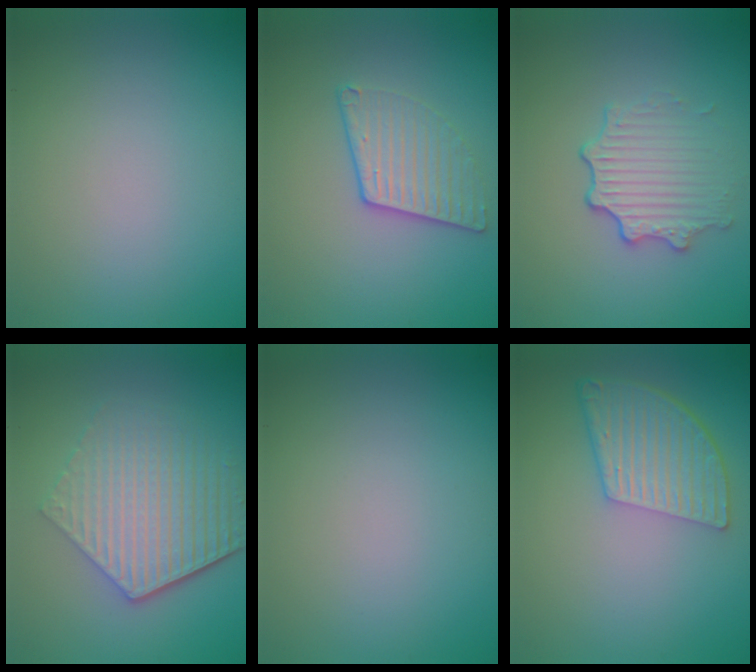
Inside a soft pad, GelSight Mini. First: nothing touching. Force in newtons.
{"total": 2.8, "press": 2.3, "slide": 1.6}
{"total": 3.5, "press": 2.7, "slide": 2.2}
{"total": 6.2, "press": 4.5, "slide": 4.3}
{"total": 0.0}
{"total": 5.4, "press": 4.0, "slide": 3.7}